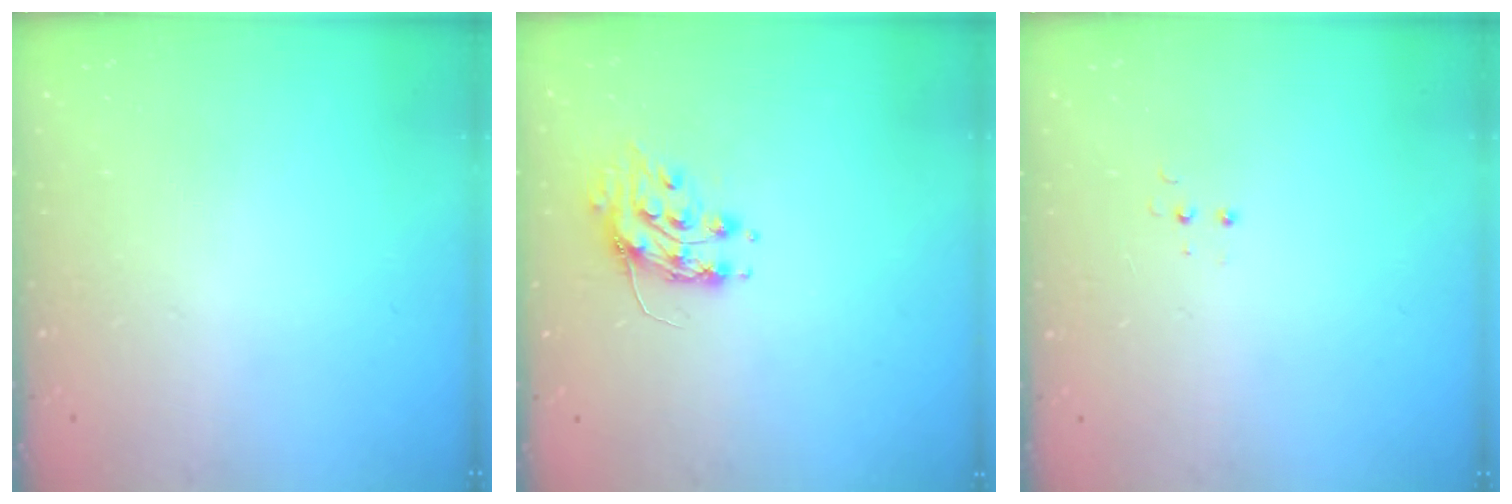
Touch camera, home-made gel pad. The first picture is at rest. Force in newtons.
{"total": 7.9, "press": 7.9, "slide": 0.1}
{"total": 3.0, "press": 2.9, "slide": 0.7}